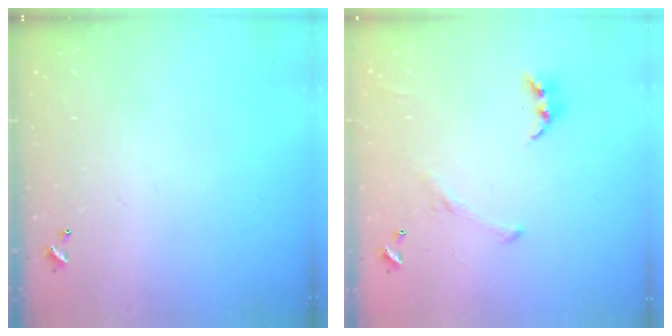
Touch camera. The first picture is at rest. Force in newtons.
{"total": 2.3, "press": 2.1, "slide": 1.0}